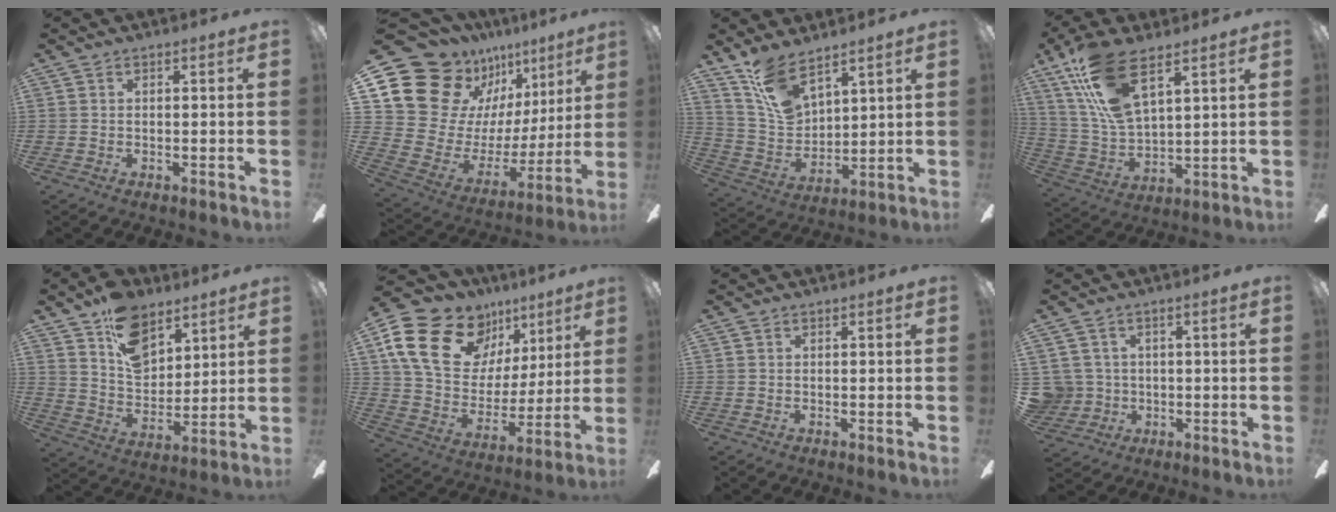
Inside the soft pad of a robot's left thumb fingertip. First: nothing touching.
{"total": 17.4, "force": [11.7, 11.5, 6.0], "torque": [-0.128, -0.091, 0.233]}
{"total": 11.8, "force": [9.0, 5.4, 5.5], "torque": [-0.123, -0.040, 0.176]}
{"total": 16.3, "force": [9.8, 6.4, 11.4], "torque": [-0.251, -0.029, 0.180]}
{"total": 13.8, "force": [8.8, 8.5, 6.5], "torque": [-0.101, -0.042, 0.164]}
{"total": 22.6, "force": [12.1, 15.1, 11.7], "torque": [-0.214, -0.049, 0.229]}
{"total": 0.0}
{"total": 5.7, "force": [0.9, 5.6, 0.6], "torque": [-0.036, 0.004, 0.020]}